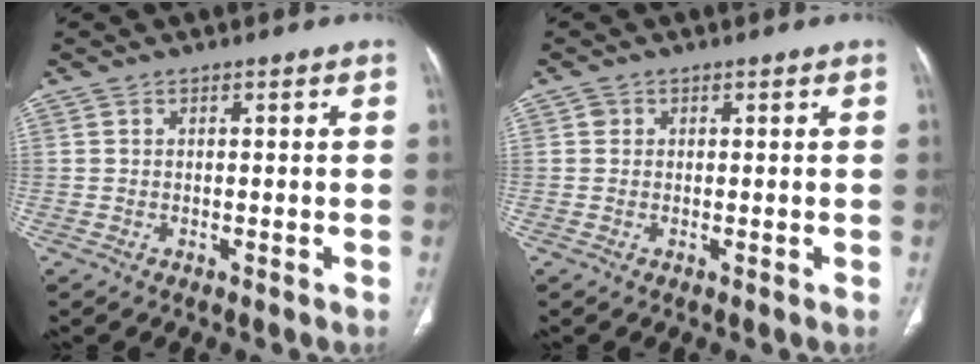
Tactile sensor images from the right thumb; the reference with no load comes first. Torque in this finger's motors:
{"motor_torque": [0.18, 0.11, 0.29, 0.19, 0.00]}